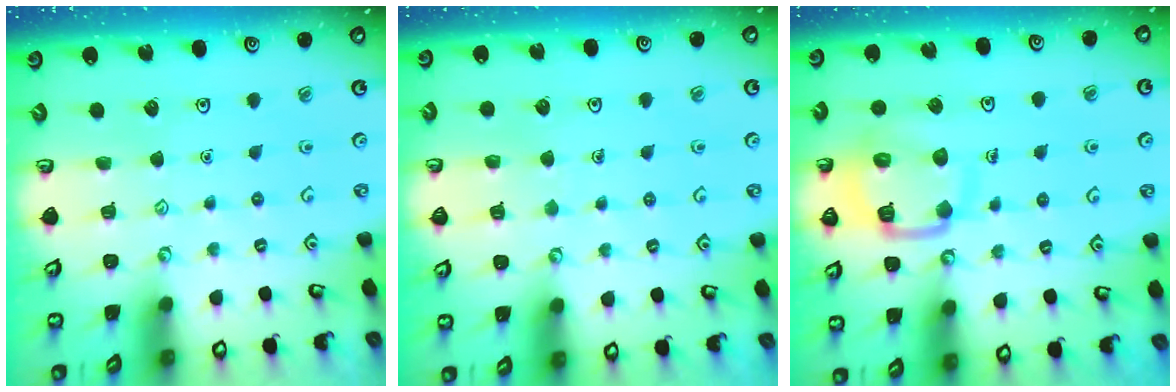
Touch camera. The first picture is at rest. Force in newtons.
{"total": 3.8, "press": 3.7, "slide": 0.3}
{"total": 12.6, "press": 12.5, "slide": 1.4}